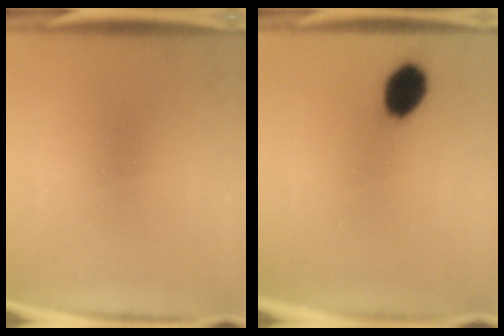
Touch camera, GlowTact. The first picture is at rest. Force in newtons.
{"total": 8.2}